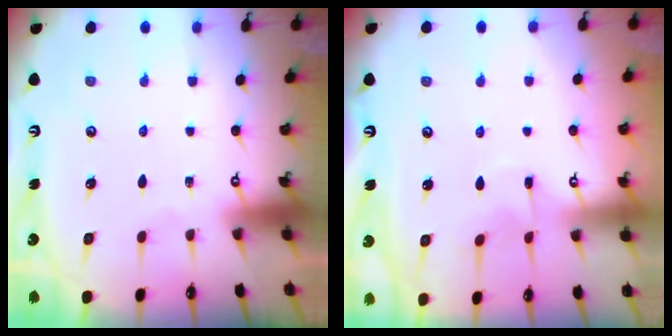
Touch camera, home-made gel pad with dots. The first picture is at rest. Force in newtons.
{"total": 3.3, "press": 3.3, "slide": 0.2}